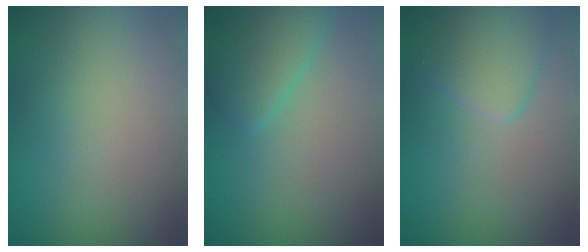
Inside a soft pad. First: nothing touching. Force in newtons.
{"total": 2.8, "press": 2.8, "slide": 0.2}
{"total": 3.4, "press": 3.4, "slide": 0.2}